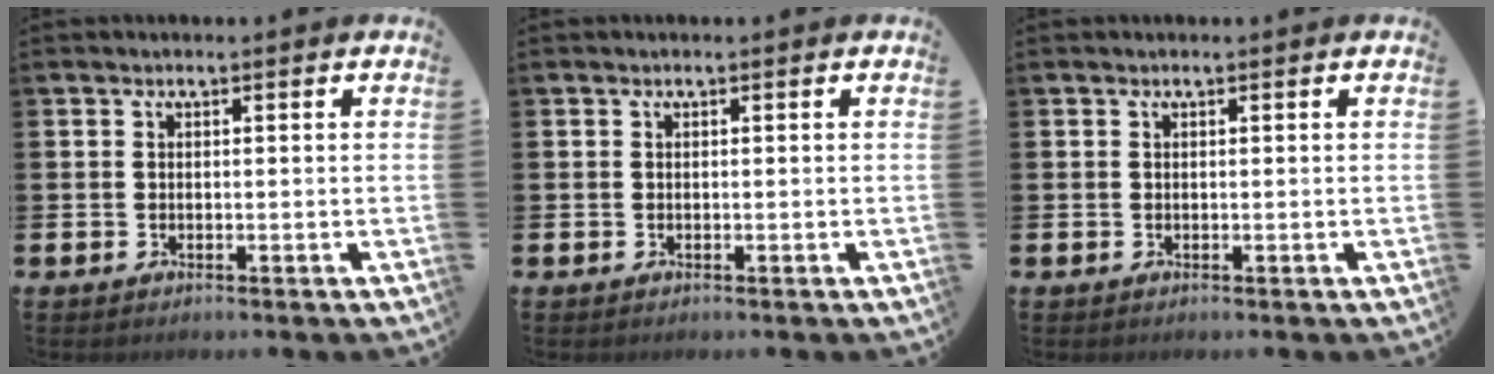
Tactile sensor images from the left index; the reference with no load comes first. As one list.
[{"total": 0.0}, {"total": 0.0}]